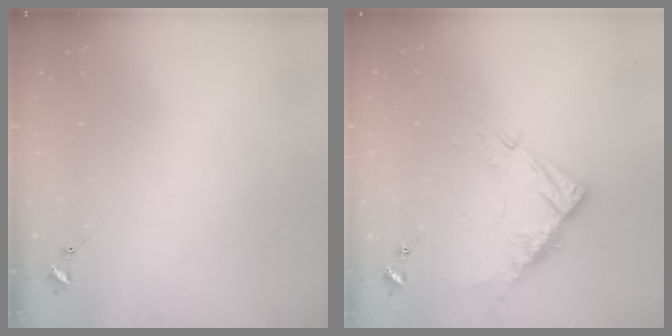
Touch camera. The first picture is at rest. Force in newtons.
{"total": 10.7, "press": 10.7, "slide": 0.9}